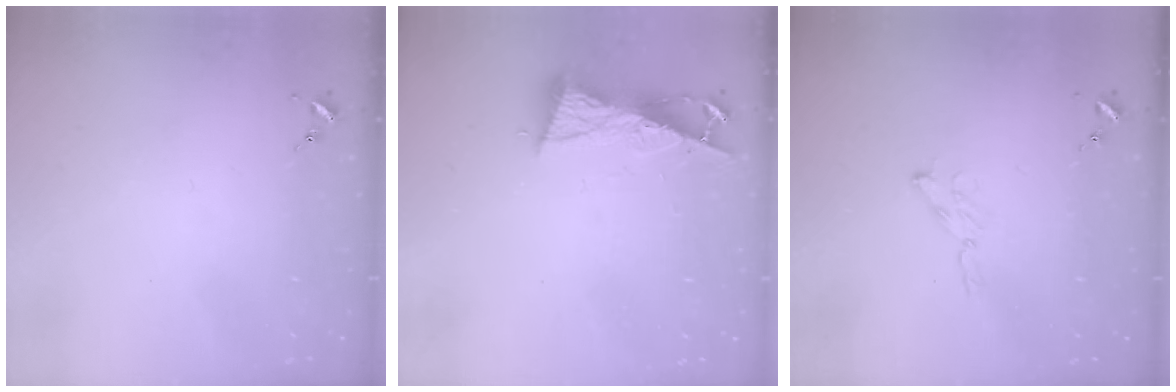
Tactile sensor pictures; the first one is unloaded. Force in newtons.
{"total": 8.7, "press": 8.7, "slide": 0.7}
{"total": 2.9, "press": 2.9, "slide": 0.3}